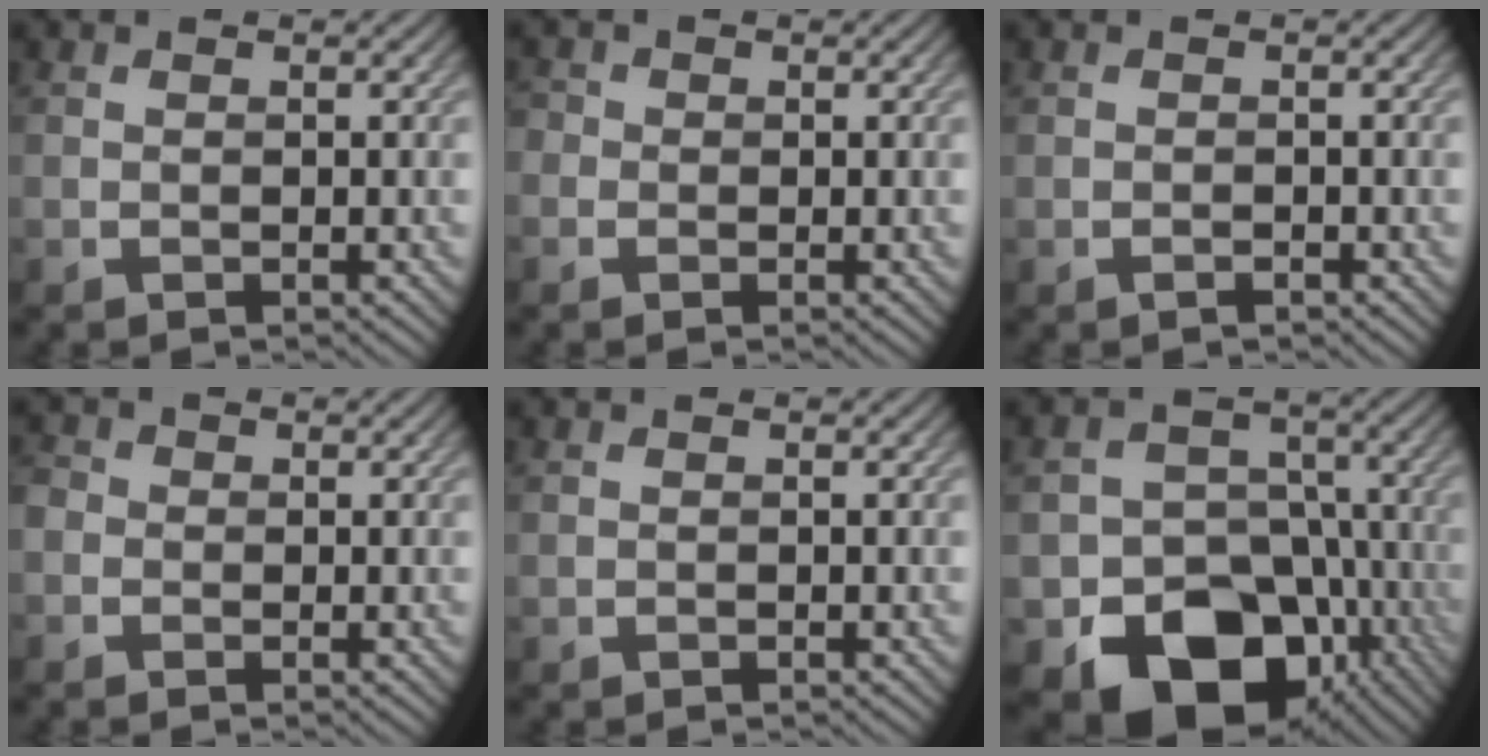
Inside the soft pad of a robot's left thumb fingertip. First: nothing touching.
{"total": 1.8, "force": [0.0, 1.8, 0.4], "torque": [-0.006, 0.004, -0.012]}
{"total": 0.8, "force": [-0.6, 0.3, 0.5], "torque": [-0.007, 0.000, -0.008]}
{"total": 2.3, "force": [-0.3, 2.2, 0.7], "torque": [-0.014, 0.007, -0.018]}
{"total": 0.0}
{"total": 16.1, "force": [-8.3, 11.7, 7.3], "torque": [-0.117, -0.041, -0.132]}